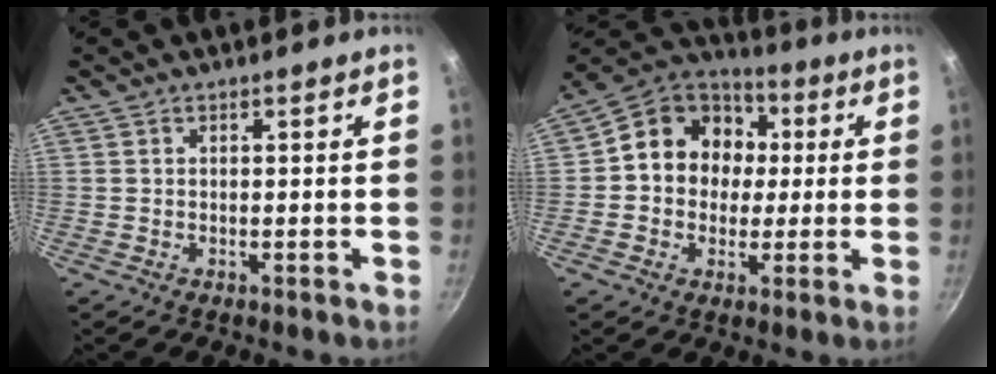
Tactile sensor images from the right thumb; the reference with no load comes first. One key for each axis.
{"total": 14.4, "fx": 1.5, "fy": 12.4, "fz": 7.2, "tx": -0.076, "ty": 0.027, "tz": 0.005}